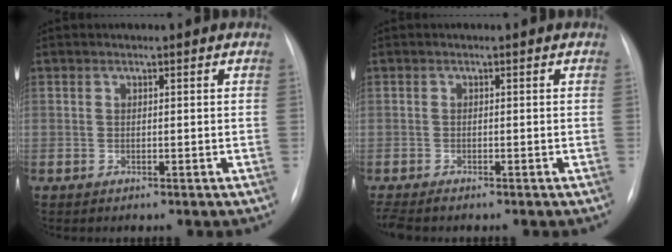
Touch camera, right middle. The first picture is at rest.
{"total": 2.7, "force": [-2.3, 0.5, 1.3], "torque": [-0.023, -0.008, -0.037]}